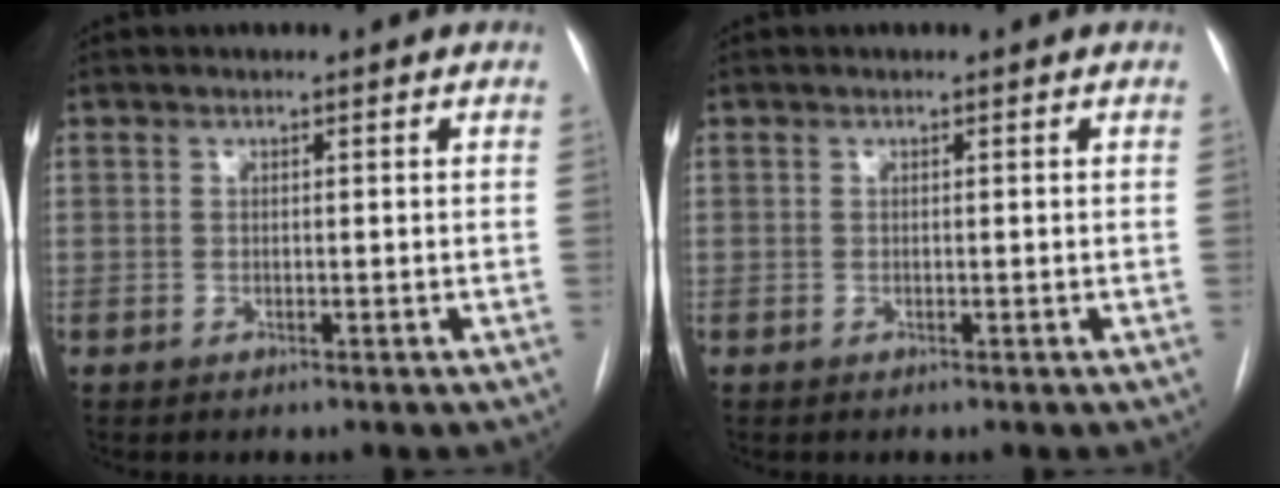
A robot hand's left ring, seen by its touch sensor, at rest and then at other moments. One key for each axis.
{"total": 0.0}